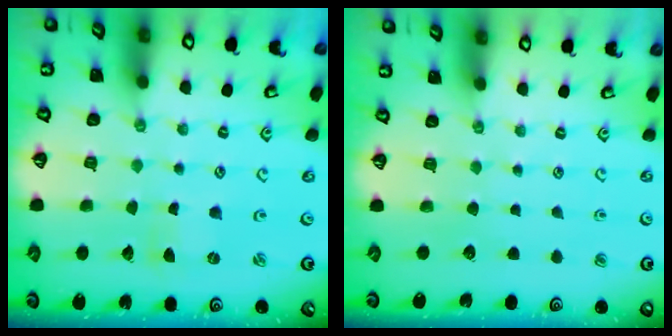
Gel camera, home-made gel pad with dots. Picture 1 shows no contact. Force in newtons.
{"total": 0.0}